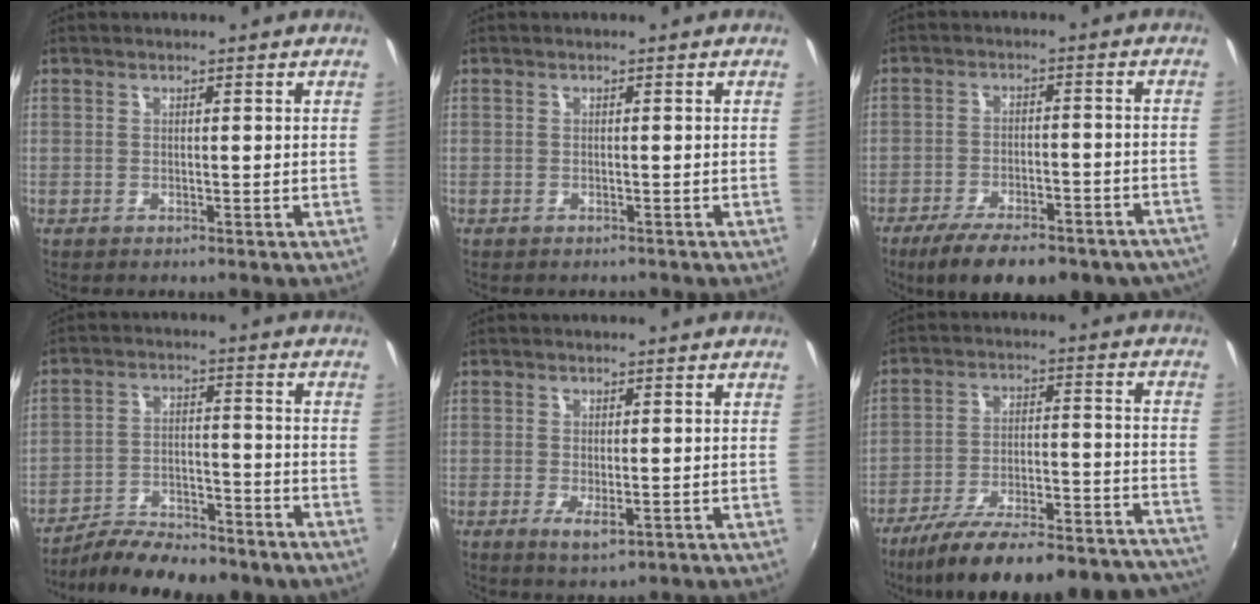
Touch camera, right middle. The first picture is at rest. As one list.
[{"total": 0.9, "force": [-0.7, 0.5, 0.1], "torque": [-0.007, -0.002, -0.009]}, {"total": 20.9, "force": [-16.0, 7.5, 11.1], "torque": [-0.198, -0.029, -0.210]}, {"total": 15.2, "force": [-12.5, 4.5, 7.4], "torque": [-0.147, -0.025, -0.189]}, {"total": 3.2, "force": [-0.8, 1.0, 2.9], "torque": [-0.051, -0.012, -0.008]}, {"total": 31.4, "force": [-27.7, 5.9, 13.4], "torque": [-0.194, -0.030, -0.372]}]